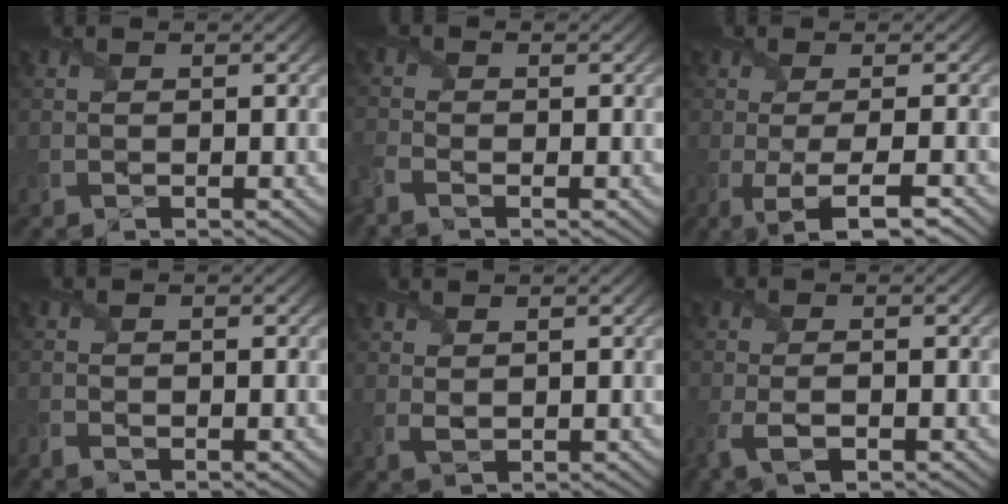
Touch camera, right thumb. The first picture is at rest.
{"total": 2.9, "force": [-1.9, 1.3, 1.7], "torque": [-0.051, -0.006, -0.054]}
{"total": 5.4, "force": [-1.9, 1.0, 4.9], "torque": [-0.072, 0.001, -0.038]}
{"total": 0.9, "force": [-0.6, 0.4, 0.5], "torque": [-0.015, -0.001, -0.017]}
{"total": 1.5, "force": [1.2, 0.6, 0.6], "torque": [-0.019, 0.003, 0.026]}
{"total": 3.6, "force": [-1.5, 1.5, 2.9], "torque": [-0.071, -0.006, -0.031]}